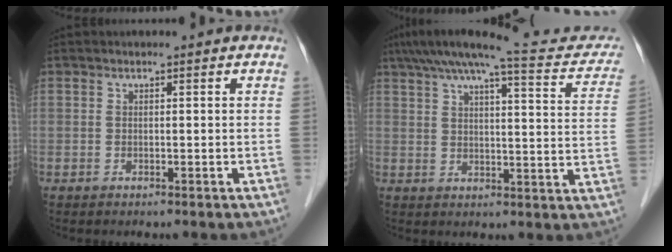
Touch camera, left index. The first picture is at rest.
{"total": 18.9, "force": [16.6, 2.6, 8.7], "torque": [-0.122, 0.008, 0.204]}